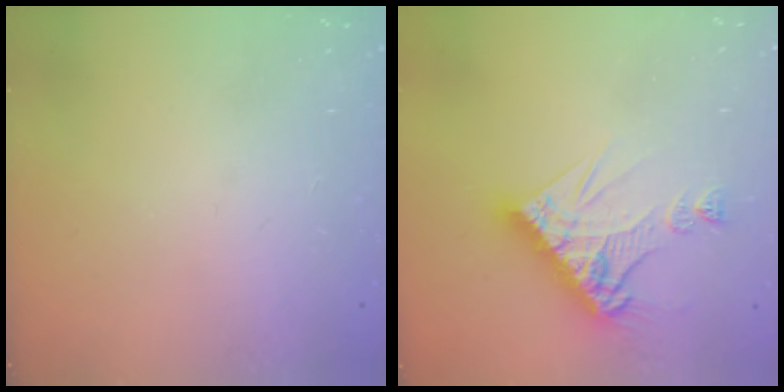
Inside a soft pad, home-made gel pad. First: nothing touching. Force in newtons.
{"total": 13.9, "press": 13.9, "slide": 1.4}